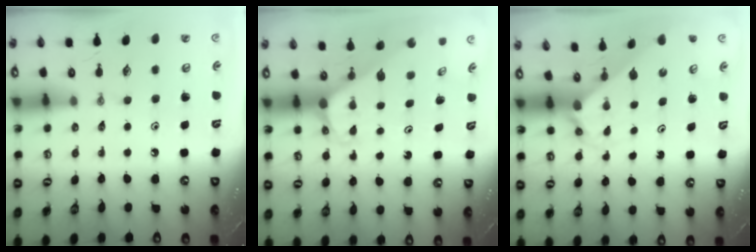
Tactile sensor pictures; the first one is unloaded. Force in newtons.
{"total": 2.0, "press": 2.0, "slide": 0.2}
{"total": 2.0, "press": 2.0, "slide": 0.2}